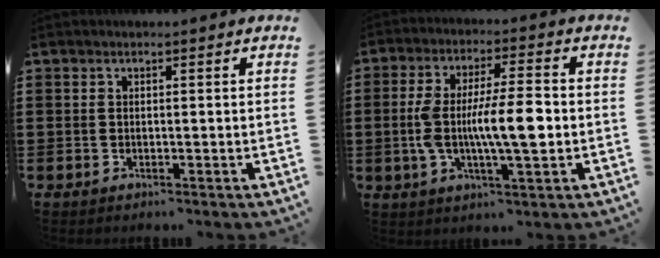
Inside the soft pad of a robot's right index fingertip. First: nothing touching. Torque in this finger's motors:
{"motor_torque": [1.24, -0.90, 1.05, 0.21]}